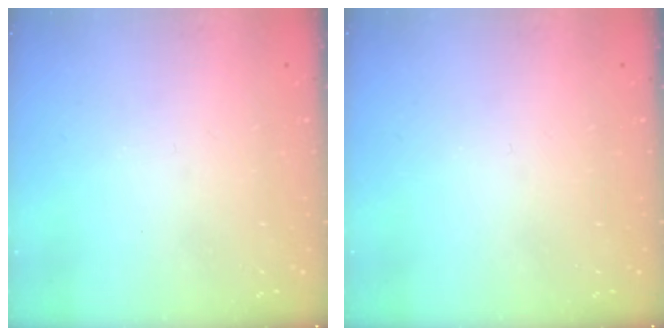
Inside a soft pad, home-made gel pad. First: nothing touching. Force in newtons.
{"total": 0.0}